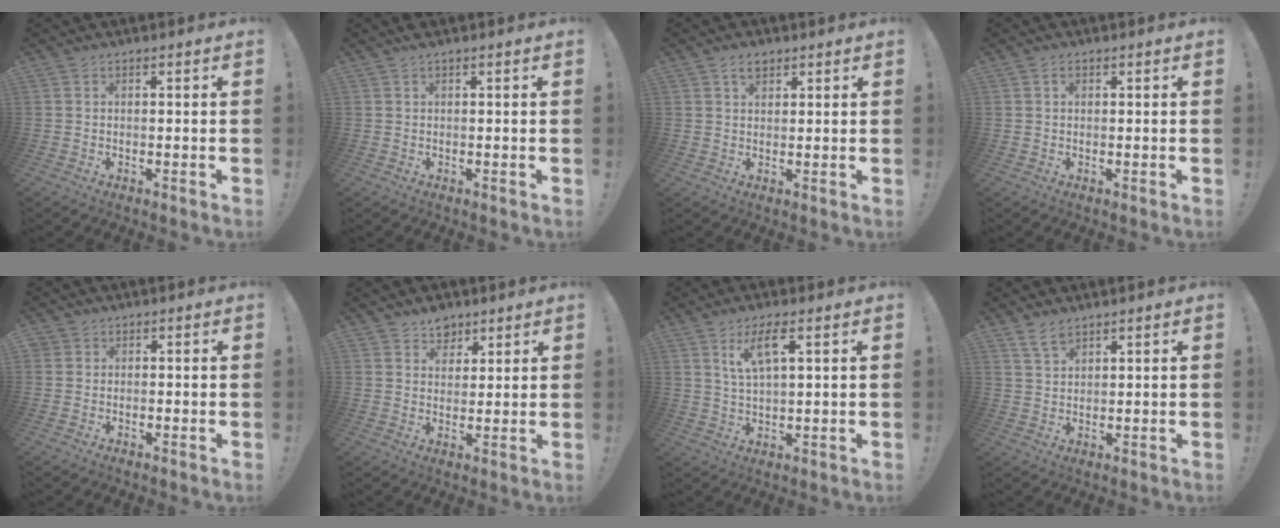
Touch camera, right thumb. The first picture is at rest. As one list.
[{"total": 1.2, "force": [1.0, 0.1, 0.6], "torque": [-0.013, 0.001, 0.018]}, {"total": 3.9, "force": [2.5, 2.3, 2.0], "torque": [-0.020, -0.007, 0.042]}, {"total": 1.0, "force": [0.3, 0.8, 0.6], "torque": [-0.005, 0.000, 0.004]}, {"total": 1.4, "force": [0.3, 1.4, 0.3], "torque": [-0.005, 0.002, 0.006]}, {"total": 6.3, "force": [4.7, 4.1, 0.7], "torque": [0.005, -0.036, 0.088]}, {"total": 7.7, "force": [3.9, 2.0, 6.4], "torque": [-0.118, -0.007, 0.065]}, {"total": 4.5, "force": [3.5, 1.9, 2.0], "torque": [-0.033, -0.018, 0.066]}]